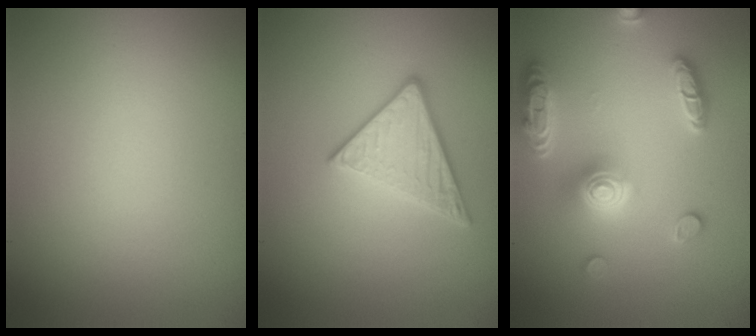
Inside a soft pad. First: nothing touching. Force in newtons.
{"total": 3.0, "press": 2.9, "slide": 0.6}
{"total": 5.4, "press": 5.3, "slide": 1.0}